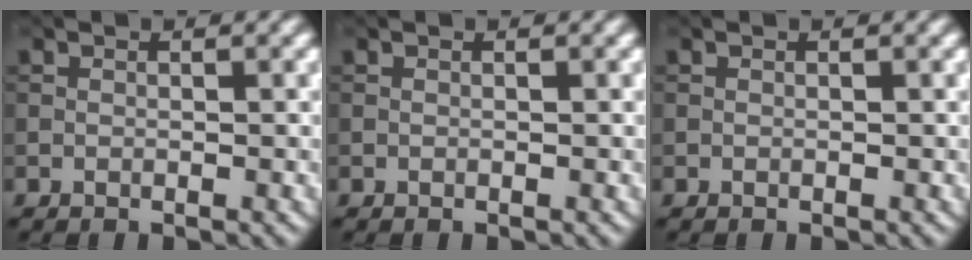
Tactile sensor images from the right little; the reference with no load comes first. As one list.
[{"total": 0.0}, {"total": 0.0}]